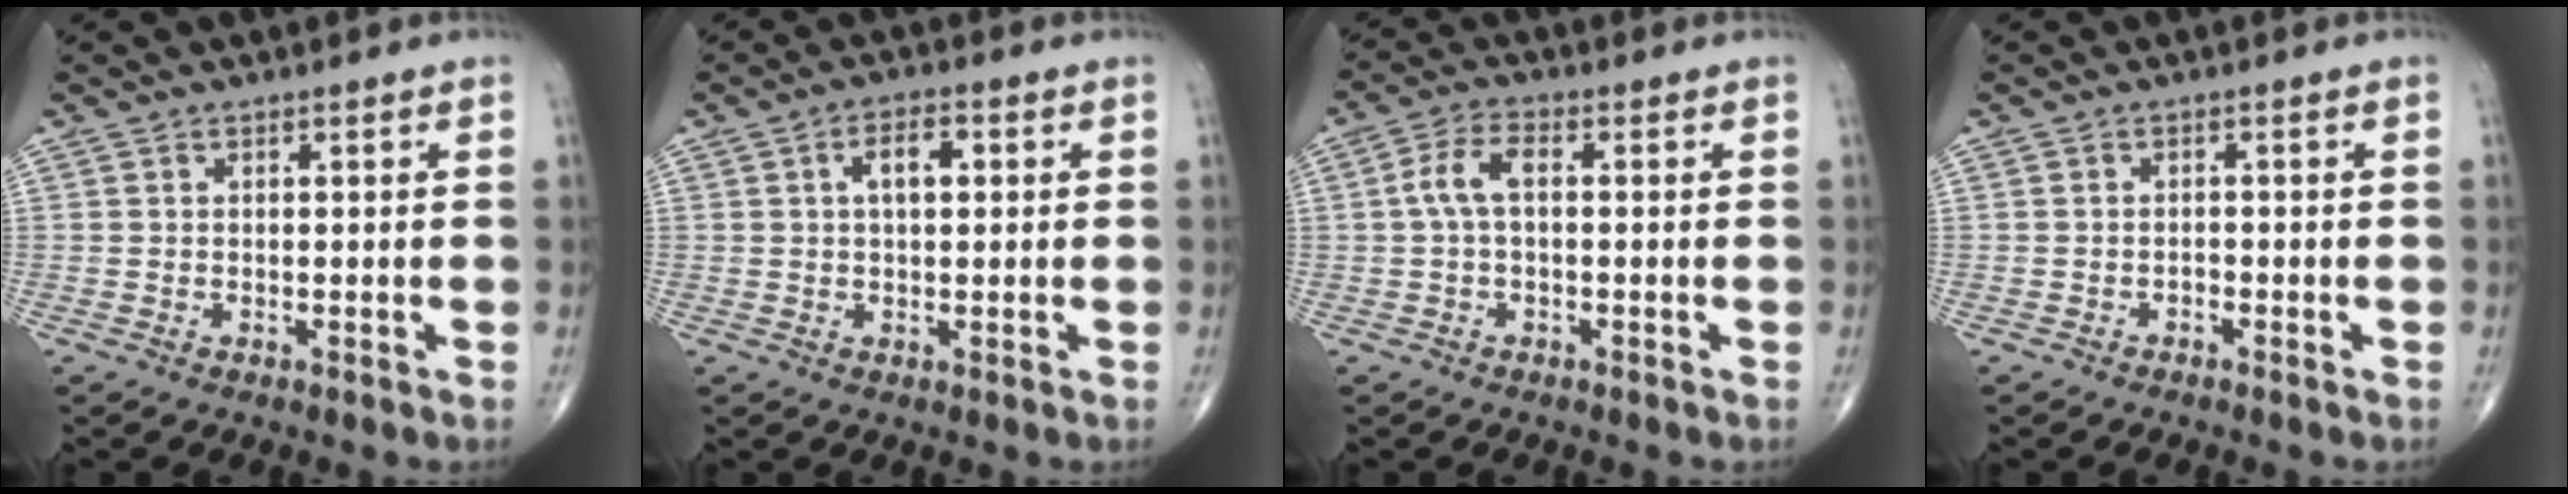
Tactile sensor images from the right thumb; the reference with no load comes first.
{"total": 5.0, "force": [1.1, 2.5, 4.2], "torque": [-0.063, 0.009, 0.015]}
{"total": 5.1, "force": [0.2, 2.5, 4.5], "torque": [-0.092, 0.017, -0.002]}
{"total": 0.8, "force": [-0.7, 0.4, 0.2], "torque": [0.000, 0.002, -0.015]}